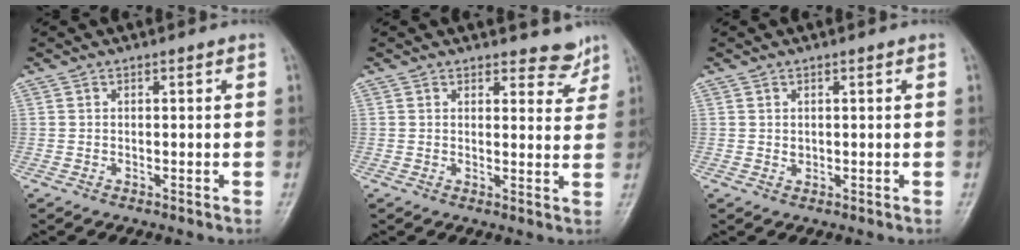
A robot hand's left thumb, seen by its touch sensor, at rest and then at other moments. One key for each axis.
{"total": 4.7, "fx": 4.1, "fy": 2.1, "fz": 0.9, "tx": 0.016, "ty": -0.033, "tz": 0.044}
{"total": 1.1, "fx": 0.5, "fy": 0.7, "fz": 0.7, "tx": -0.005, "ty": -0.004, "tz": 0.011}